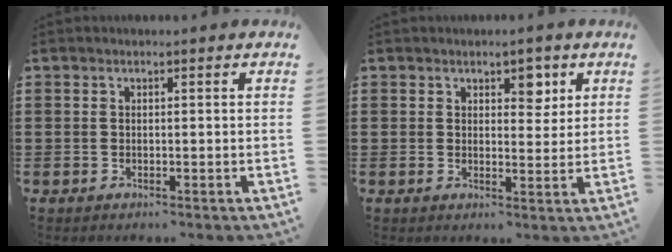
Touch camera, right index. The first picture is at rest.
{"total": 3.6, "force": [2.3, 2.1, 2.0], "torque": [-0.022, 0.001, 0.034]}